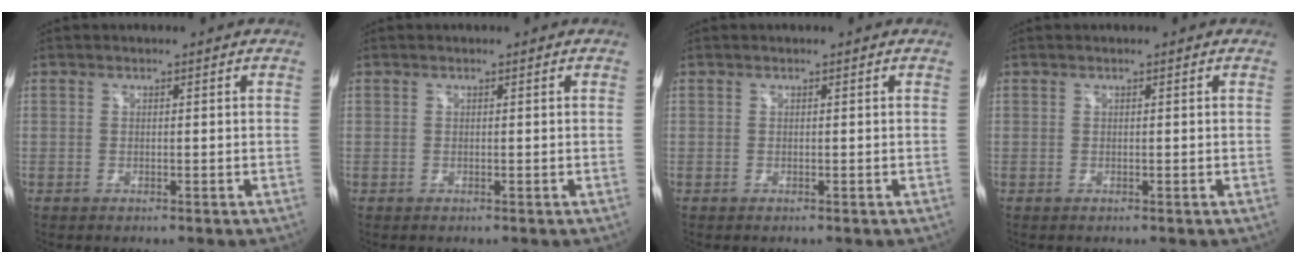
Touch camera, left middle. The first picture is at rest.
{"total": 0.0}
{"total": 0.0}
{"total": 0.0}